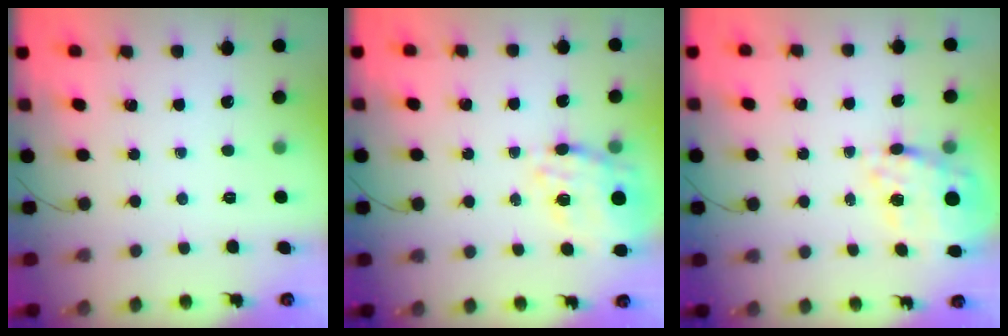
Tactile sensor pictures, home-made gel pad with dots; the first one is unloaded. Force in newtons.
{"total": 14.6, "press": 14.1, "slide": 3.5}
{"total": 15.9, "press": 15.5, "slide": 3.6}